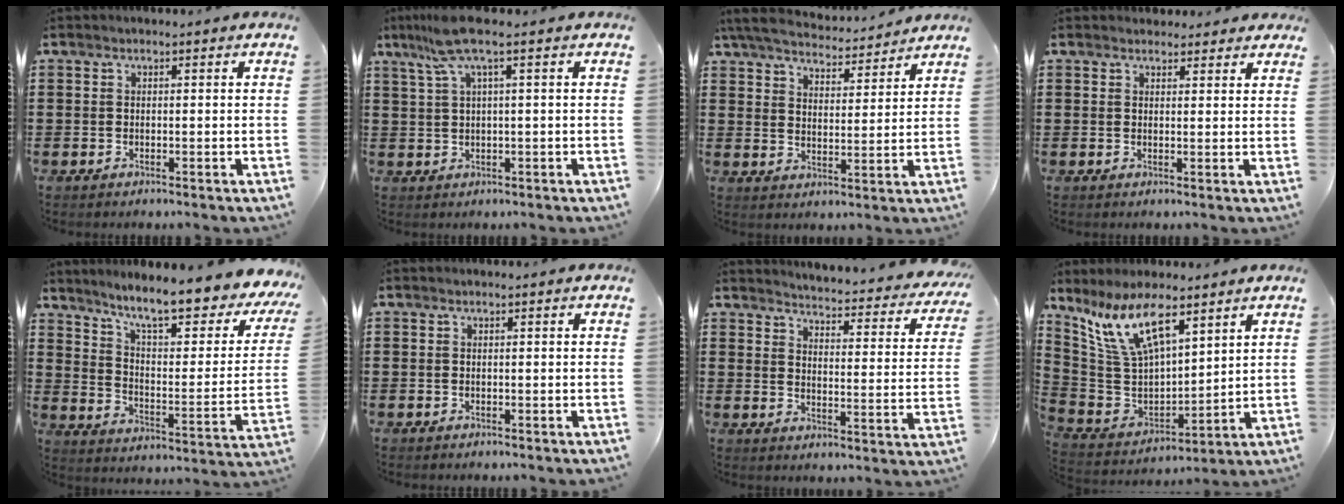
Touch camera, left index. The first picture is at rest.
{"total": 5.9, "force": [2.4, 0.5, 5.3], "torque": [-0.122, -0.003, 0.039]}
{"total": 5.8, "force": [5.6, 0.5, 1.3], "torque": [-0.052, -0.032, 0.098]}
{"total": 2.2, "force": [2.1, 0.7, 0.2], "torque": [-0.001, -0.001, 0.039]}
{"total": 10.1, "force": [8.0, 0.7, 6.1], "torque": [-0.125, -0.061, 0.128]}
{"total": 0.0}
{"total": 3.7, "force": [3.6, -0.5, 0.8], "torque": [-0.029, -0.043, 0.052]}
{"total": 12.5, "force": [7.9, 4.6, 8.6], "torque": [-0.200, -0.024, 0.145]}